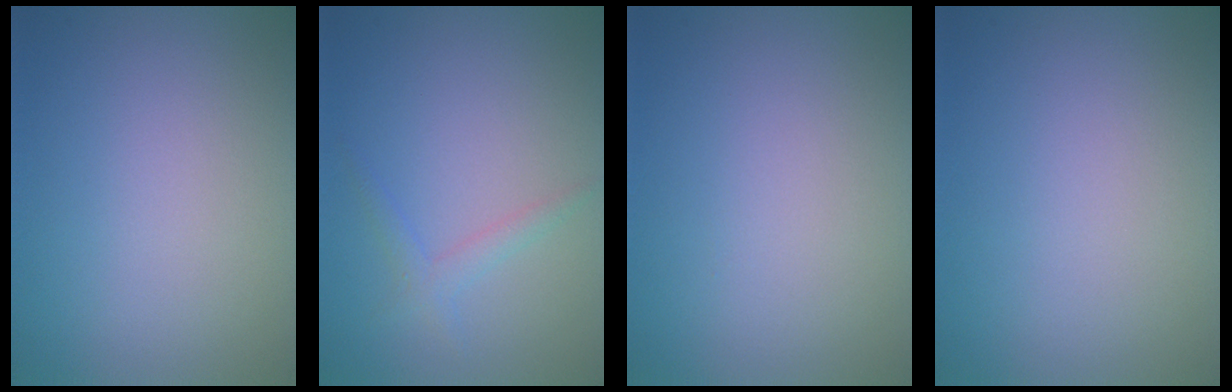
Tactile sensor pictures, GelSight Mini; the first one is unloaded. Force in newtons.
{"total": 1.4, "press": 1.4, "slide": 0.1}
{"total": 0.0}
{"total": 0.0}